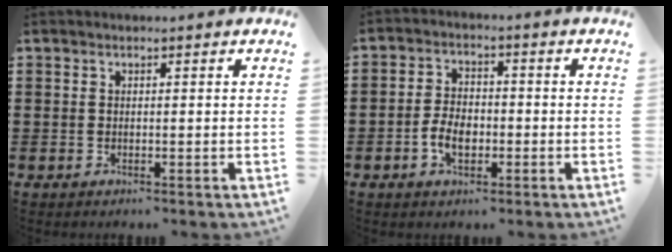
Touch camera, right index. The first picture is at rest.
{"total": 4.8, "force": [-1.6, 3.0, 3.5], "torque": [-0.077, 0.002, -0.033]}